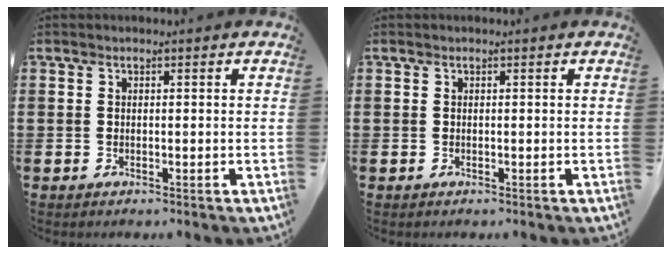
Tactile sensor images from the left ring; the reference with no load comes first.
{"total": 0.0}